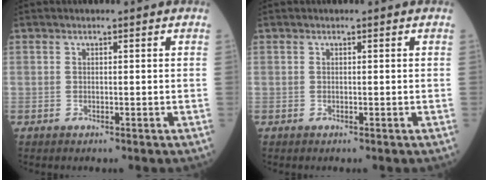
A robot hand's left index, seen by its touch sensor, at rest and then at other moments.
{"total": 0.0}